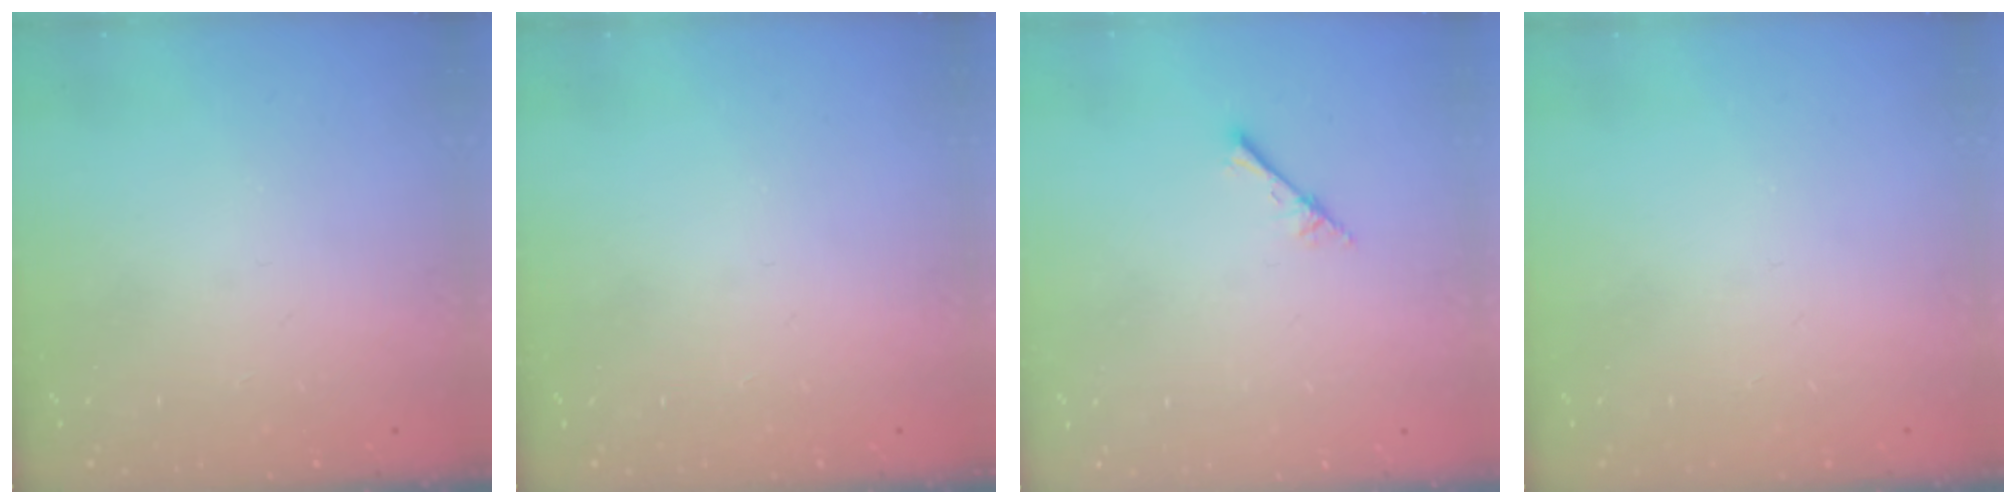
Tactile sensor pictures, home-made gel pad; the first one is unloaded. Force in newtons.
{"total": 0.0}
{"total": 2.6, "press": 2.6, "slide": 0.3}
{"total": 0.0}